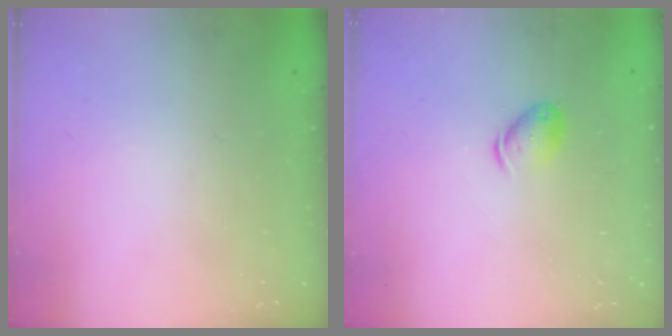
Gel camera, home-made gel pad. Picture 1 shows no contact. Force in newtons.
{"total": 6.2, "press": 6.1, "slide": 0.9}